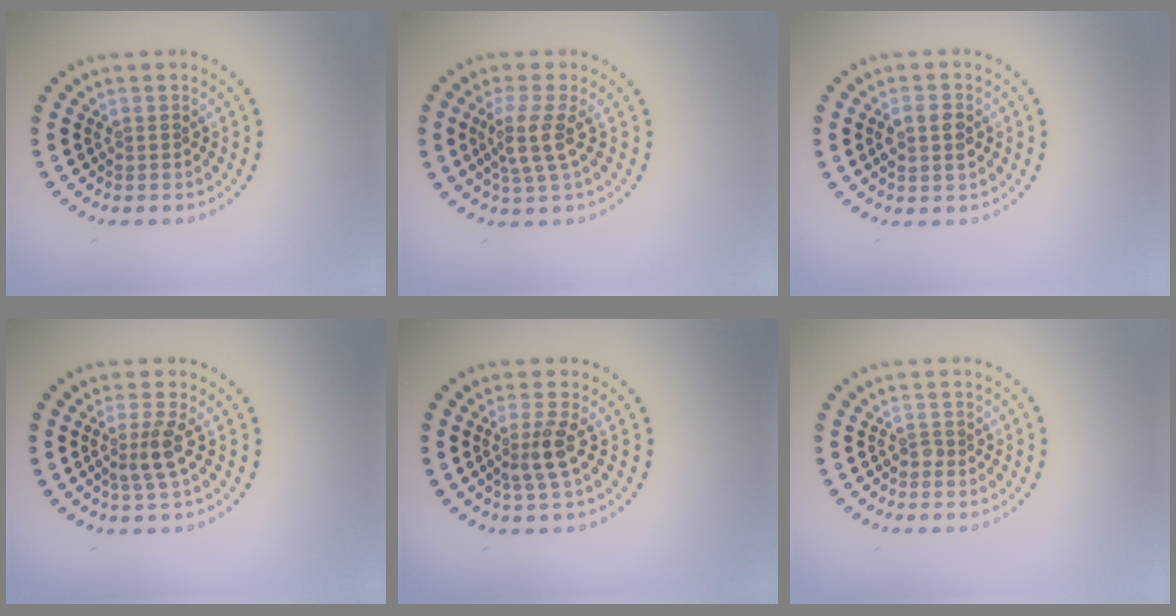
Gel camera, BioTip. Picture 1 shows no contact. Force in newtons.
{"total": 2.9, "press": 2.3, "slide": 1.8}
{"total": 2.3, "press": 2.3, "slide": 0.3}
{"total": 2.5, "press": 1.9, "slide": 1.6}
{"total": 2.4, "press": 1.9, "slide": 1.5}
{"total": 0.7, "press": 0.5, "slide": 0.5}